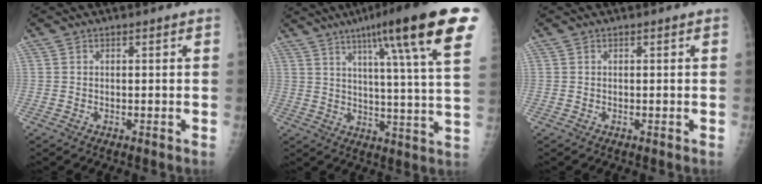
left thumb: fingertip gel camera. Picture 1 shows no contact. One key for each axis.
{"total": 23.5, "fx": 13.0, "fy": 2.3, "fz": 19.4, "tx": -0.271, "ty": -0.029, "tz": 0.171}
{"total": 0.0}